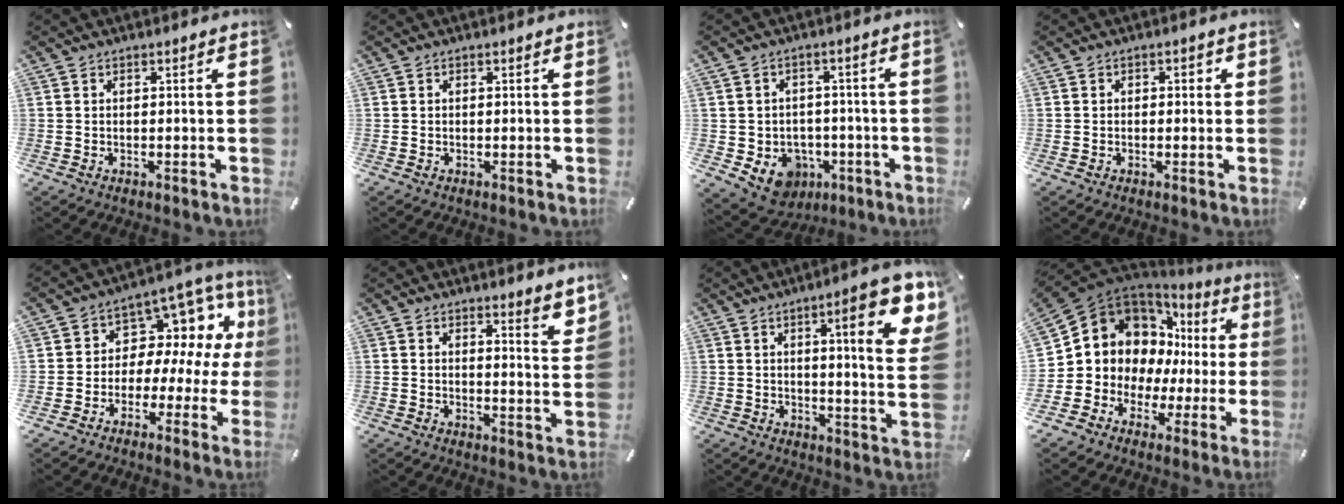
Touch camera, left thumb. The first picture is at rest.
{"total": 0.0}
{"total": 7.8, "force": [-2.5, 7.0, 2.3], "torque": [-0.040, 0.013, -0.037]}
{"total": 1.4, "force": [-0.2, 1.1, 0.8], "torque": [-0.017, 0.008, -0.008]}
{"total": 9.1, "force": [1.6, 7.8, 4.5], "torque": [-0.077, -0.027, 0.035]}
{"total": 4.5, "force": [4.0, 0.7, 1.9], "torque": [-0.017, -0.038, 0.066]}
{"total": 16.8, "force": [7.3, 3.6, 14.7], "torque": [-0.202, -0.036, 0.100]}
{"total": 11.6, "force": [4.1, 10.3, 3.3], "torque": [-0.071, -0.054, 0.088]}